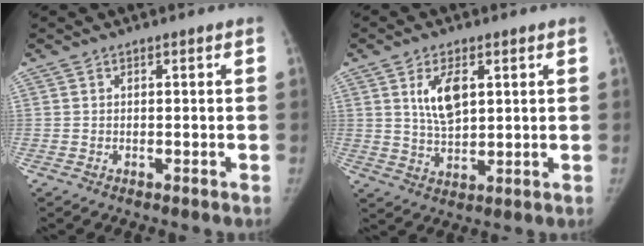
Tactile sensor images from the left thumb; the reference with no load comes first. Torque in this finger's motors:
{"motor_torque": [0.04, 0.04, 0.11, 0.15, 0.06]}